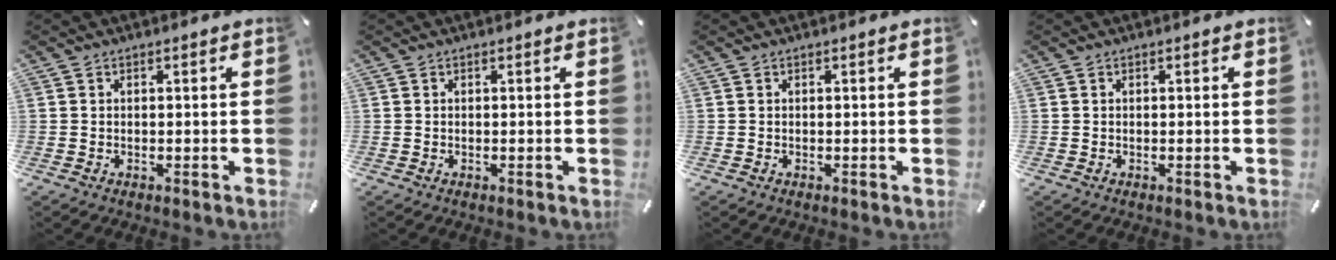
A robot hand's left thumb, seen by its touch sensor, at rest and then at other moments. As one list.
[{"total": 0.0}, {"total": 0.0}, {"total": 0.0}]